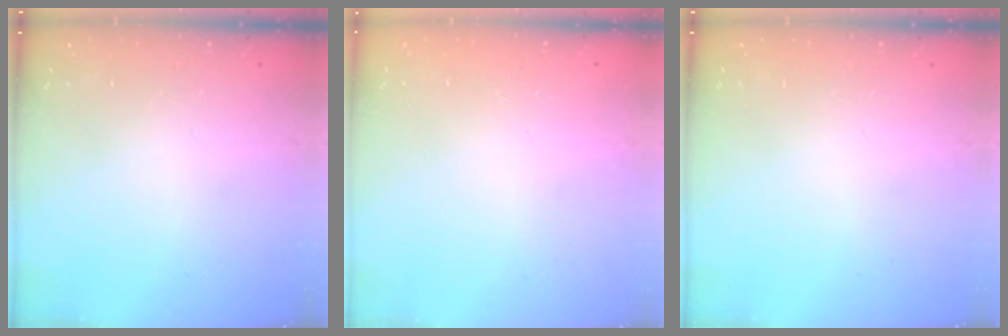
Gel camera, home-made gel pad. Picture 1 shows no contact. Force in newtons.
{"total": 0.0}
{"total": 0.0}